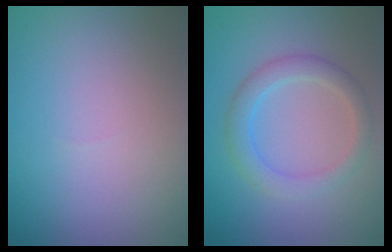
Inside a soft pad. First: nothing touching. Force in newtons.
{"total": 1.9, "press": 1.9, "slide": 0.2}